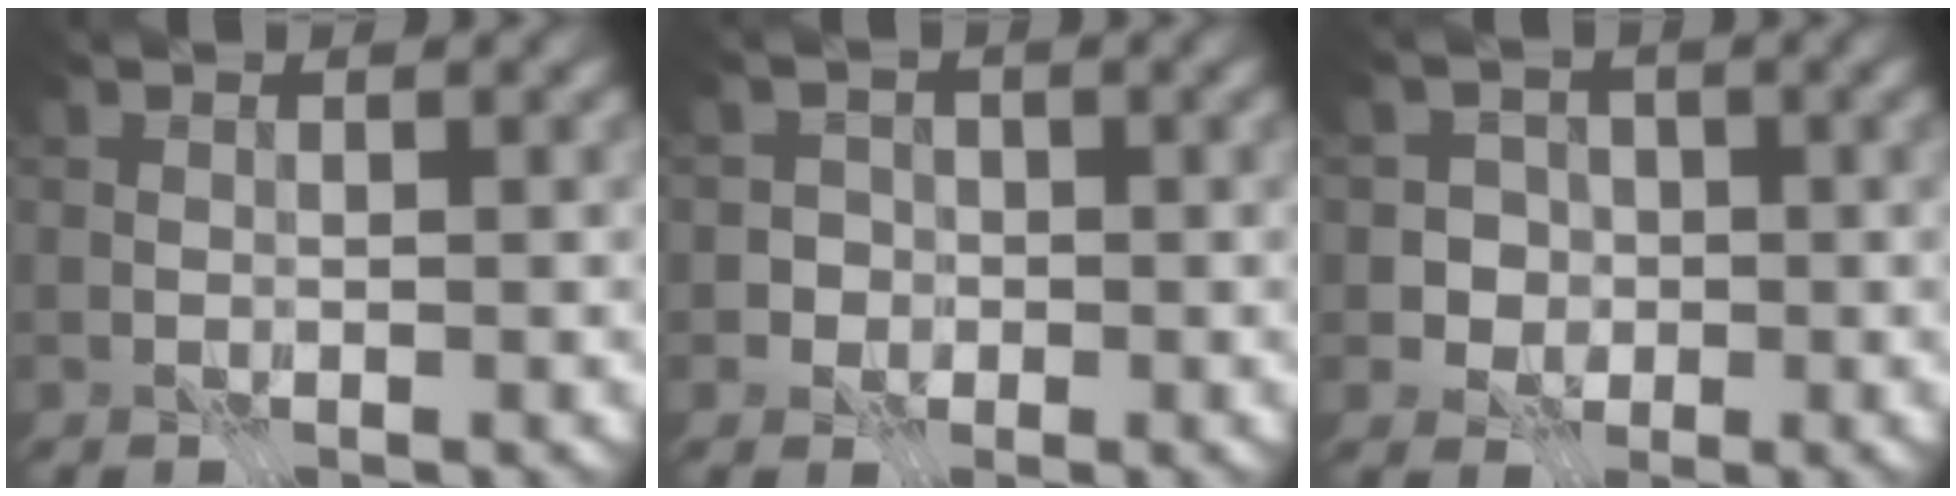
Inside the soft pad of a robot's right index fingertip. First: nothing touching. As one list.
[{"total": 2.2, "force": [-0.7, 2.0, 0.3], "torque": [0.018, 0.005, -0.022]}, {"total": 2.9, "force": [-0.6, 2.8, 0.7], "torque": [0.010, 0.003, -0.024]}]